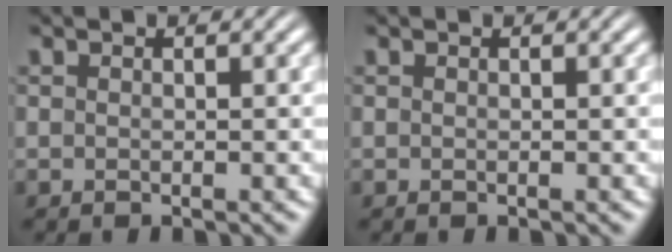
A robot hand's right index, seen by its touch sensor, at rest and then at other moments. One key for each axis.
{"total": 0.0}